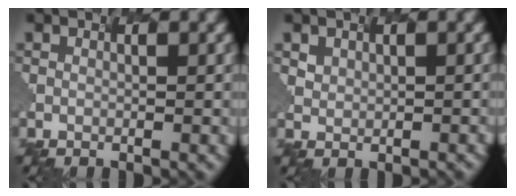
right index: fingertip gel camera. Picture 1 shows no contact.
{"total": 1.3, "force": [0.8, 1.0, -0.1], "torque": [-0.003, -0.002, 0.028]}